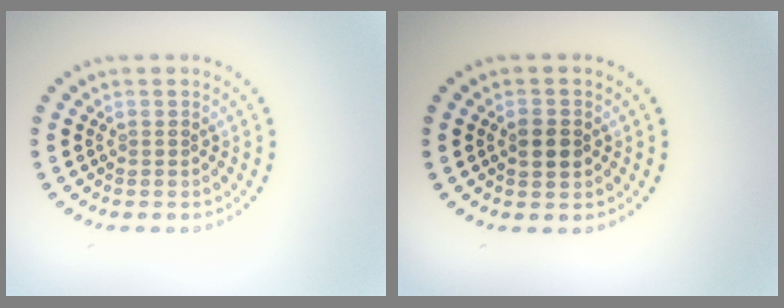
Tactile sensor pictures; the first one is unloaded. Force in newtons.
{"total": 2.2, "press": 2.2, "slide": 0.1}